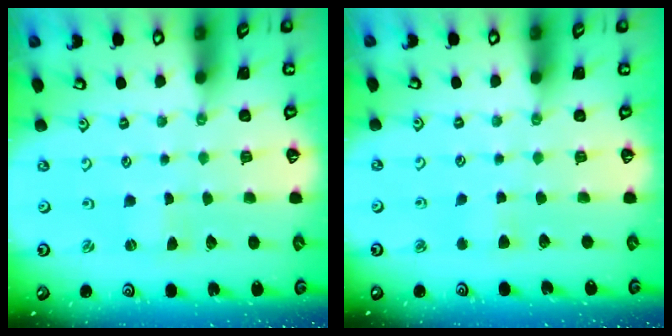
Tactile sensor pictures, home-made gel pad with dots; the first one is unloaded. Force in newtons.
{"total": 3.3, "press": 3.2, "slide": 0.4}